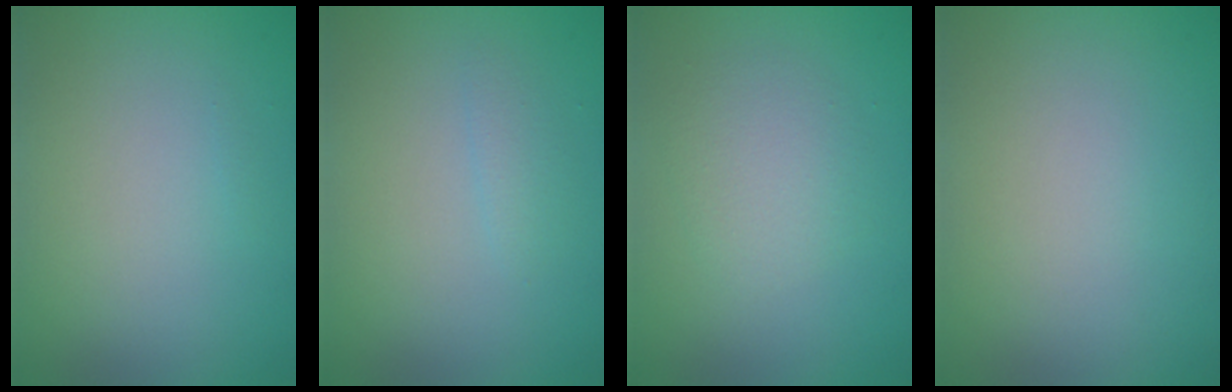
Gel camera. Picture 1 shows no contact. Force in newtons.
{"total": 0.9, "press": 0.9, "slide": 0.1}
{"total": 2.4, "press": 2.4, "slide": 0.0}
{"total": 0.0}